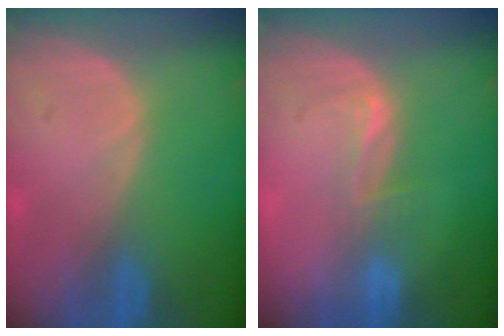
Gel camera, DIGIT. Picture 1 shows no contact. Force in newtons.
{"total": 2.6, "press": 2.0, "slide": 1.6}